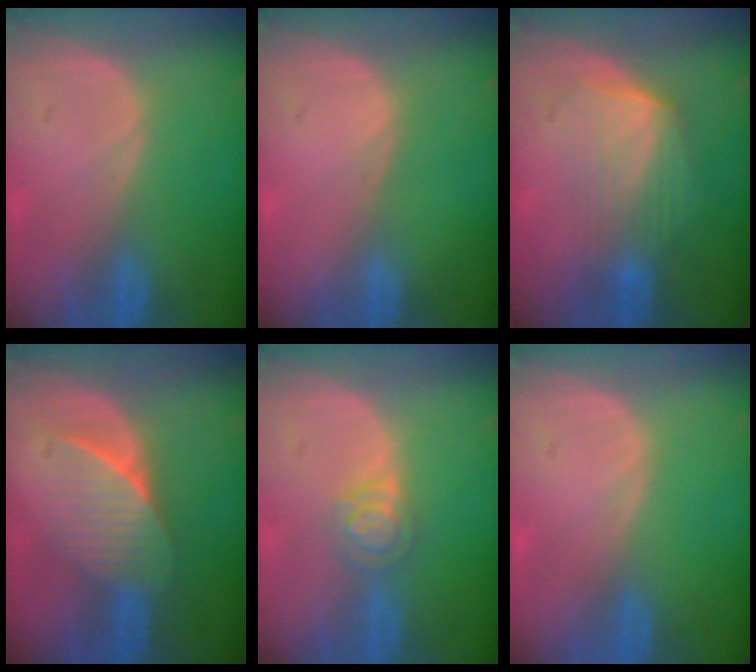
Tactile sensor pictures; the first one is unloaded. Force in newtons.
{"total": 0.0}
{"total": 6.3, "press": 6.1, "slide": 1.6}
{"total": 7.7, "press": 6.8, "slide": 3.5}
{"total": 4.0, "press": 3.6, "slide": 1.8}
{"total": 0.0}